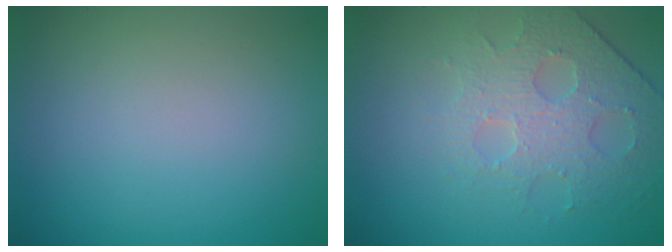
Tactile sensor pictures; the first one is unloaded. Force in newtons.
{"total": 4.3, "press": 3.5, "slide": 2.5}